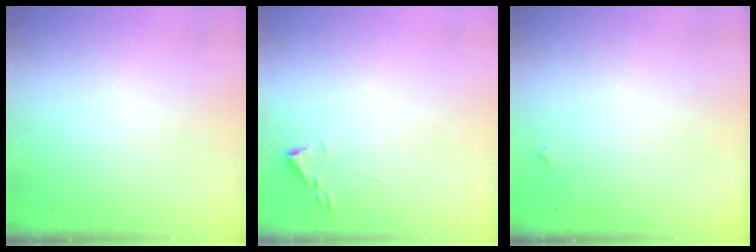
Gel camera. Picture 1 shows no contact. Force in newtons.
{"total": 1.8, "press": 1.7, "slide": 0.2}
{"total": 3.3, "press": 3.3, "slide": 0.4}